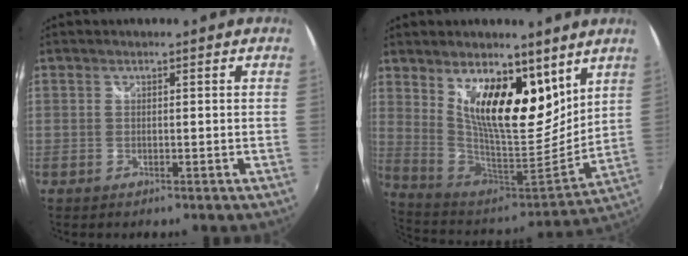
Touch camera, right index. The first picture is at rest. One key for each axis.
{"total": 18.4, "fx": 9.3, "fy": 8.0, "fz": 13.8, "tx": -0.242, "ty": -0.008, "tz": 0.175}